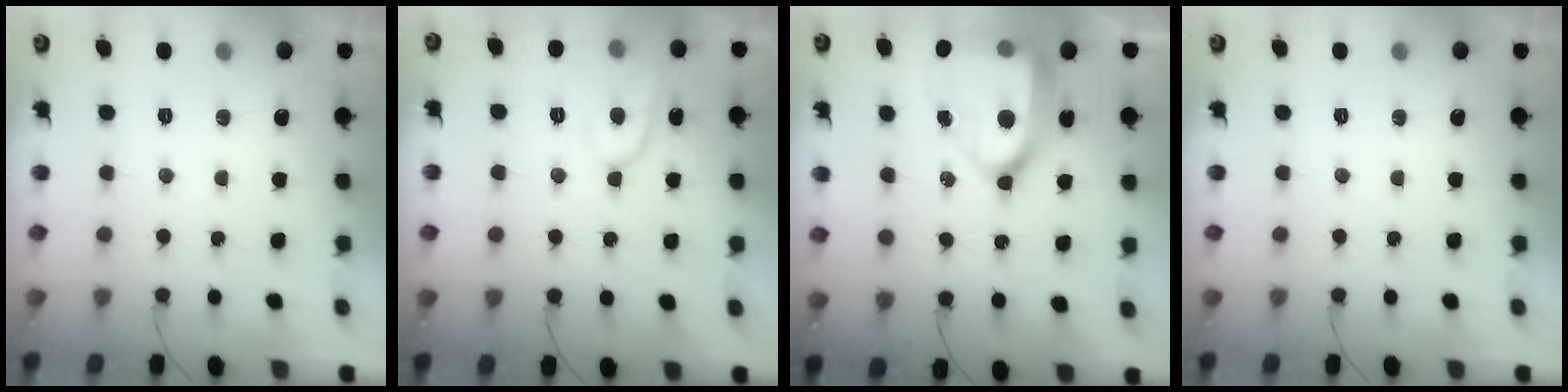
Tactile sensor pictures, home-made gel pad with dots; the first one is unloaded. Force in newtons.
{"total": 9.0, "press": 8.9, "slide": 0.9}
{"total": 21.3, "press": 21.2, "slide": 2.1}
{"total": 0.0}